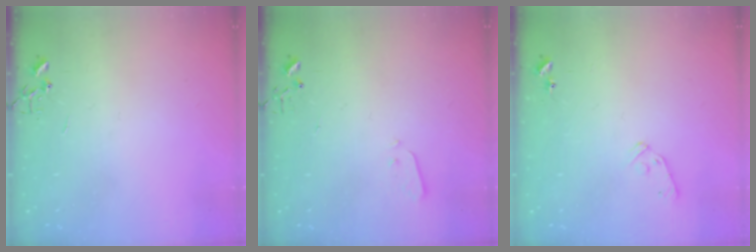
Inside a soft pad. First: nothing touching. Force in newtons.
{"total": 3.2, "press": 3.1, "slide": 0.7}
{"total": 8.0, "press": 7.9, "slide": 0.7}